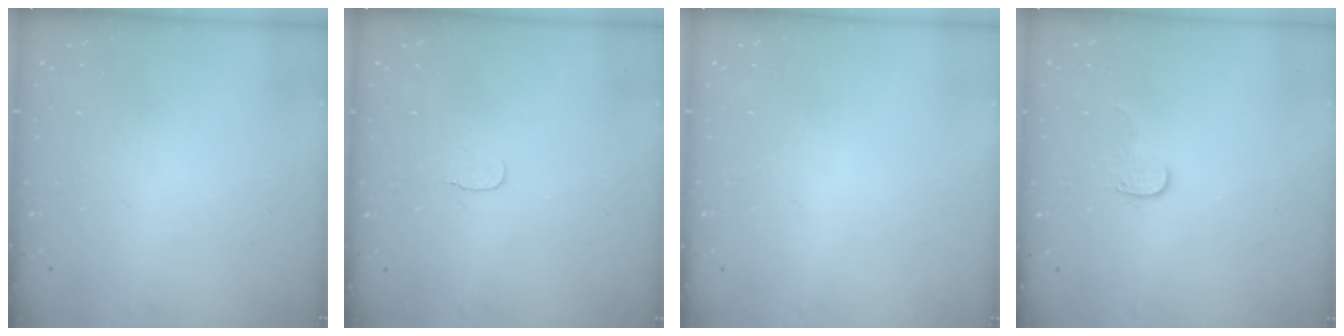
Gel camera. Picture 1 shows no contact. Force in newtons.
{"total": 3.5, "press": 3.5, "slide": 0.4}
{"total": 0.0}
{"total": 5.5, "press": 5.5, "slide": 0.5}